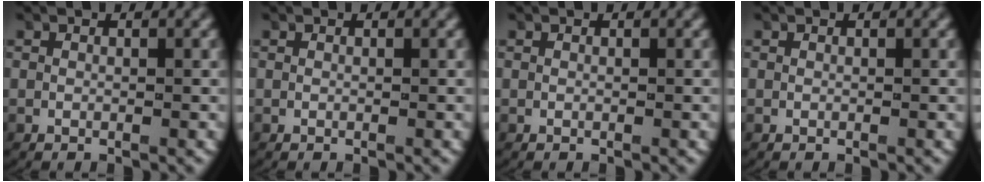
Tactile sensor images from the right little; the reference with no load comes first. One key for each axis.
{"total": 0.0}
{"total": 0.0}
{"total": 0.0}